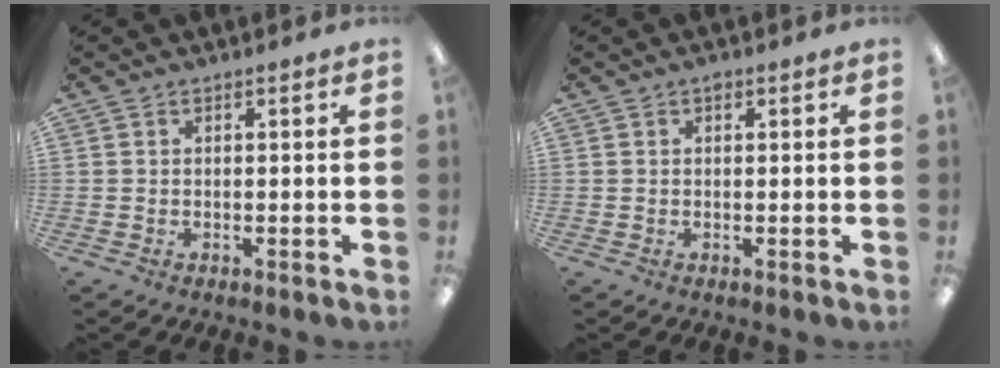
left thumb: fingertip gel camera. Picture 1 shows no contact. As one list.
[{"total": 0.9, "force": [0.4, 0.5, 0.5], "torque": [-0.012, 0.003, 0.008]}]